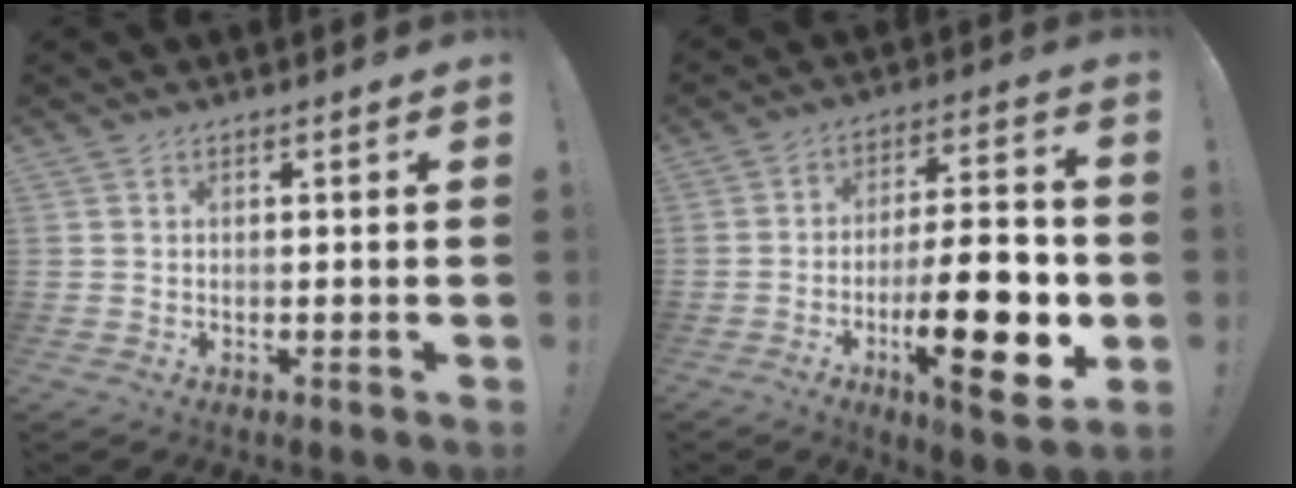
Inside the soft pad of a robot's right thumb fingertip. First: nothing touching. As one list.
[{"total": 21.7, "force": [-5.7, 6.9, 19.8], "torque": [-0.304, 0.018, -0.083]}]